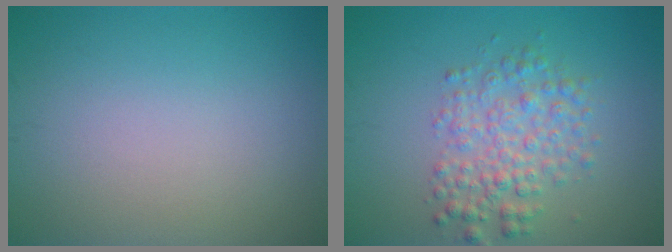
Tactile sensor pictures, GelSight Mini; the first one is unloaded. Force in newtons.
{"total": 3.9, "press": 3.9, "slide": 0.0}